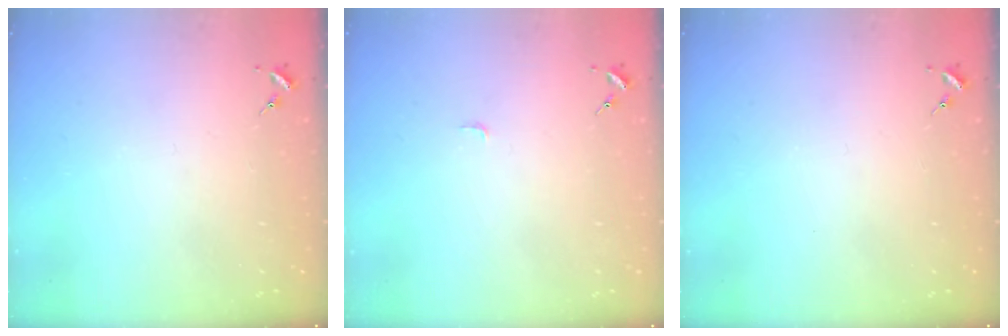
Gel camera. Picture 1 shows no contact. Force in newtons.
{"total": 2.8, "press": 2.8, "slide": 0.3}
{"total": 0.0}